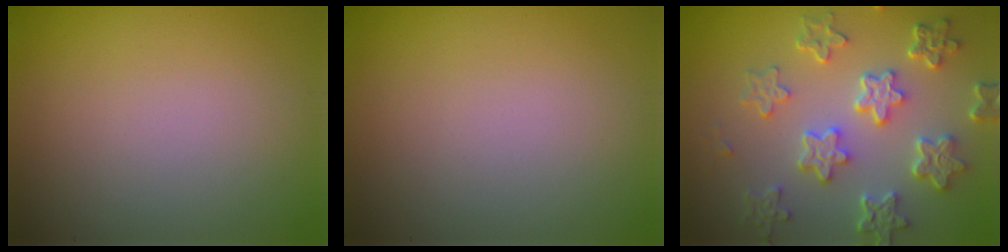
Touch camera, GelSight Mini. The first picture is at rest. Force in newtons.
{"total": 0.0}
{"total": 6.0, "press": 4.6, "slide": 3.9}